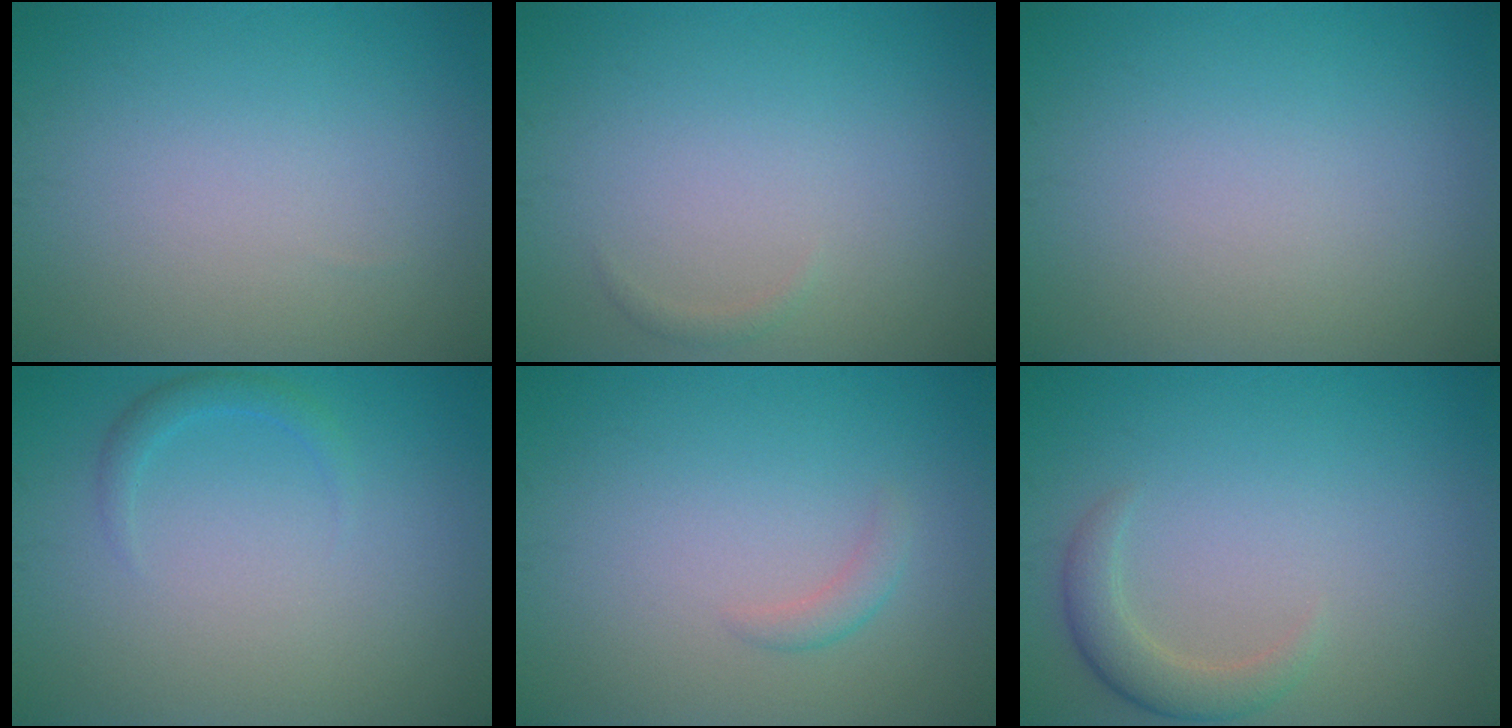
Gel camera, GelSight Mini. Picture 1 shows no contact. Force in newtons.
{"total": 0.6, "press": 0.6, "slide": 0.0}
{"total": 0.0}
{"total": 1.3, "press": 1.3, "slide": 0.1}
{"total": 1.1, "press": 1.1, "slide": 0.0}
{"total": 2.6, "press": 2.6, "slide": 0.1}